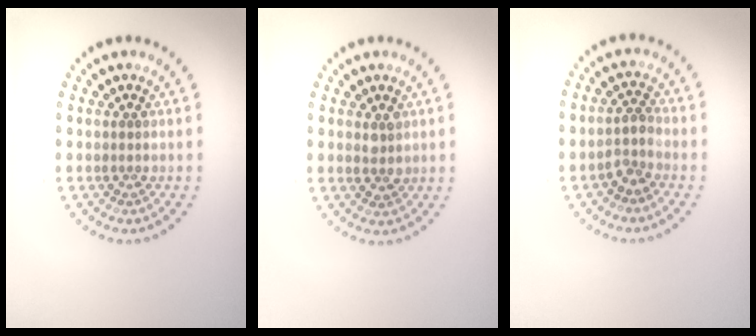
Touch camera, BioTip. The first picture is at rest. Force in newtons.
{"total": 1.5, "press": 1.4, "slide": 0.5}
{"total": 1.9, "press": 1.4, "slide": 1.2}